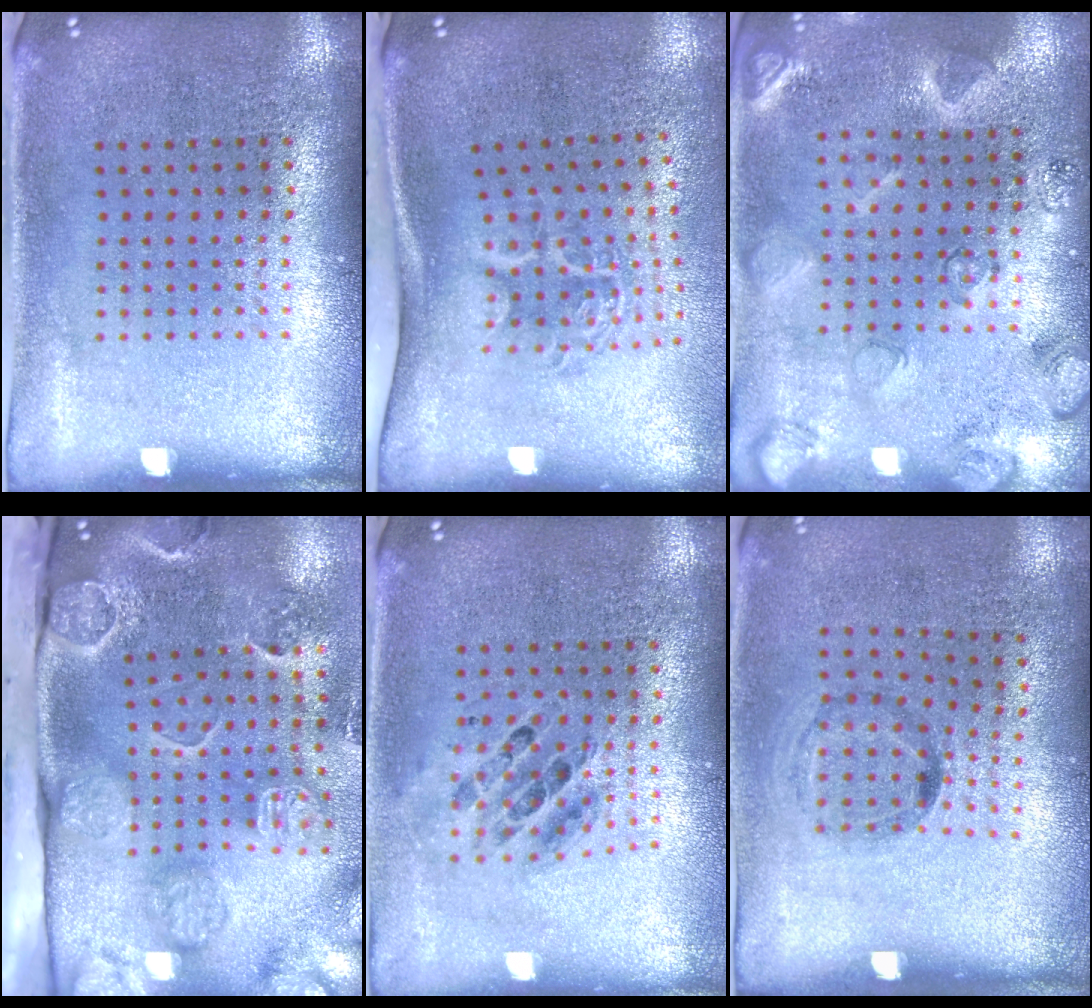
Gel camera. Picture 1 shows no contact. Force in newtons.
{"total": 2.0, "press": 1.3, "slide": 1.5}
{"total": 2.3, "press": 2.2, "slide": 0.4}
{"total": 4.7, "press": 3.4, "slide": 3.2}
{"total": 0.8, "press": 0.8, "slide": 0.1}
{"total": 1.2, "press": 0.7, "slide": 1.0}